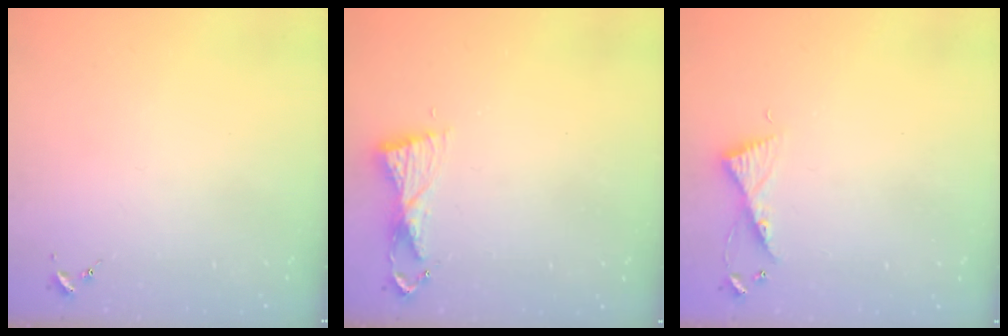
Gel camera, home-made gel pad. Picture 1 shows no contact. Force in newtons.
{"total": 6.2, "press": 6.1, "slide": 0.6}
{"total": 6.2, "press": 6.2, "slide": 0.6}